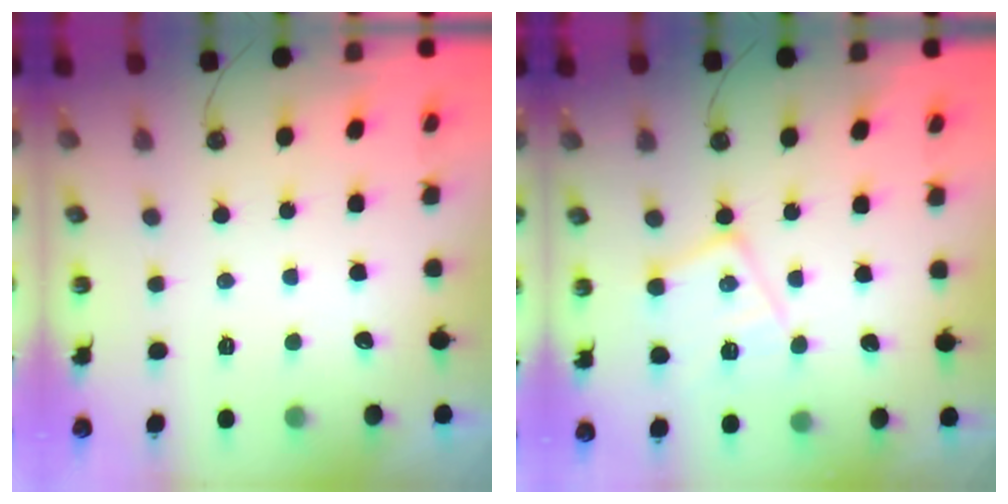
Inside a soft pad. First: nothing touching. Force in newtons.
{"total": 15.0, "press": 14.9, "slide": 1.4}